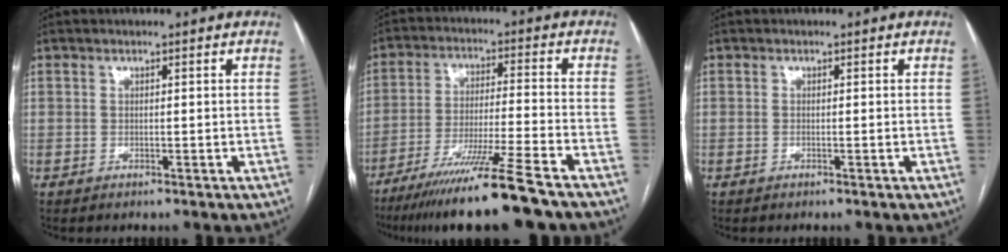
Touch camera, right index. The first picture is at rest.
{"total": 15.1, "force": [-11.4, -1.3, 9.9], "torque": [-0.178, -0.043, -0.189]}
{"total": 0.0}